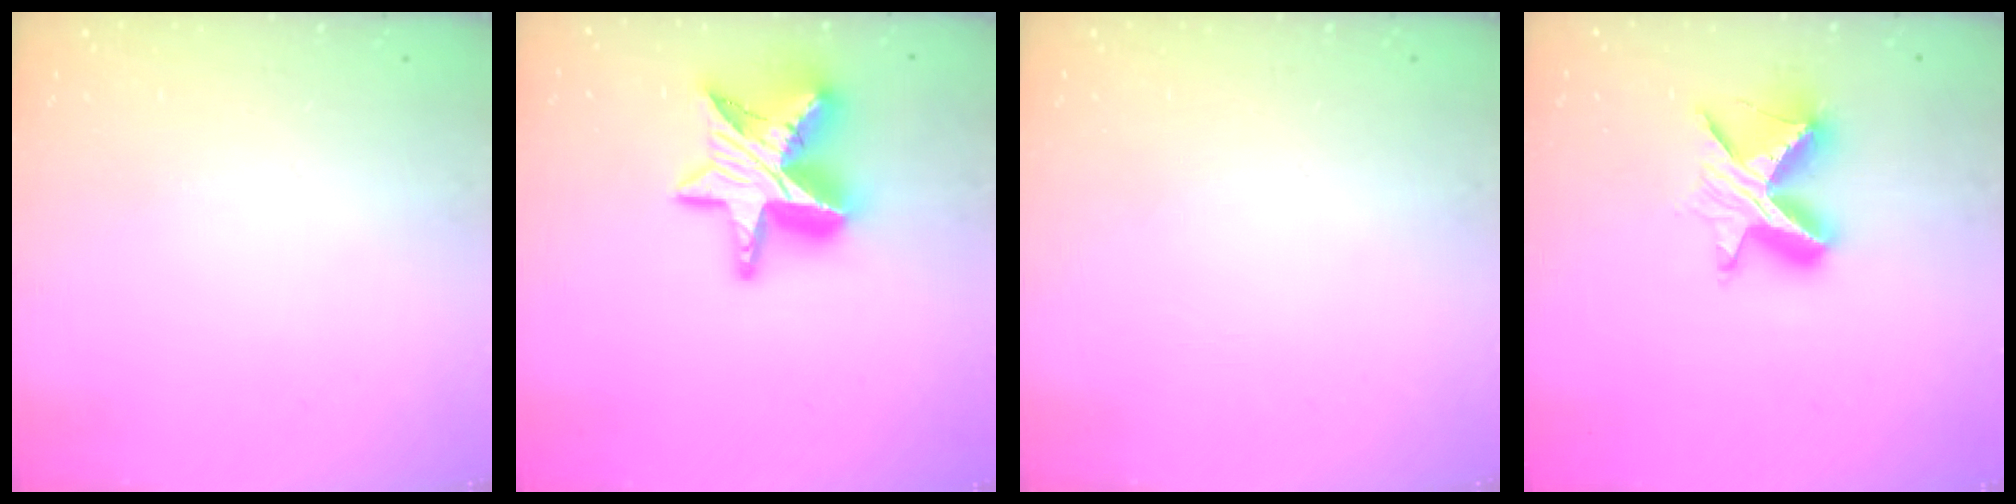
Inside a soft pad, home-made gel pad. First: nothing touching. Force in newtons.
{"total": 17.2, "press": 17.1, "slide": 1.2}
{"total": 0.0}
{"total": 10.3, "press": 10.3, "slide": 0.6}